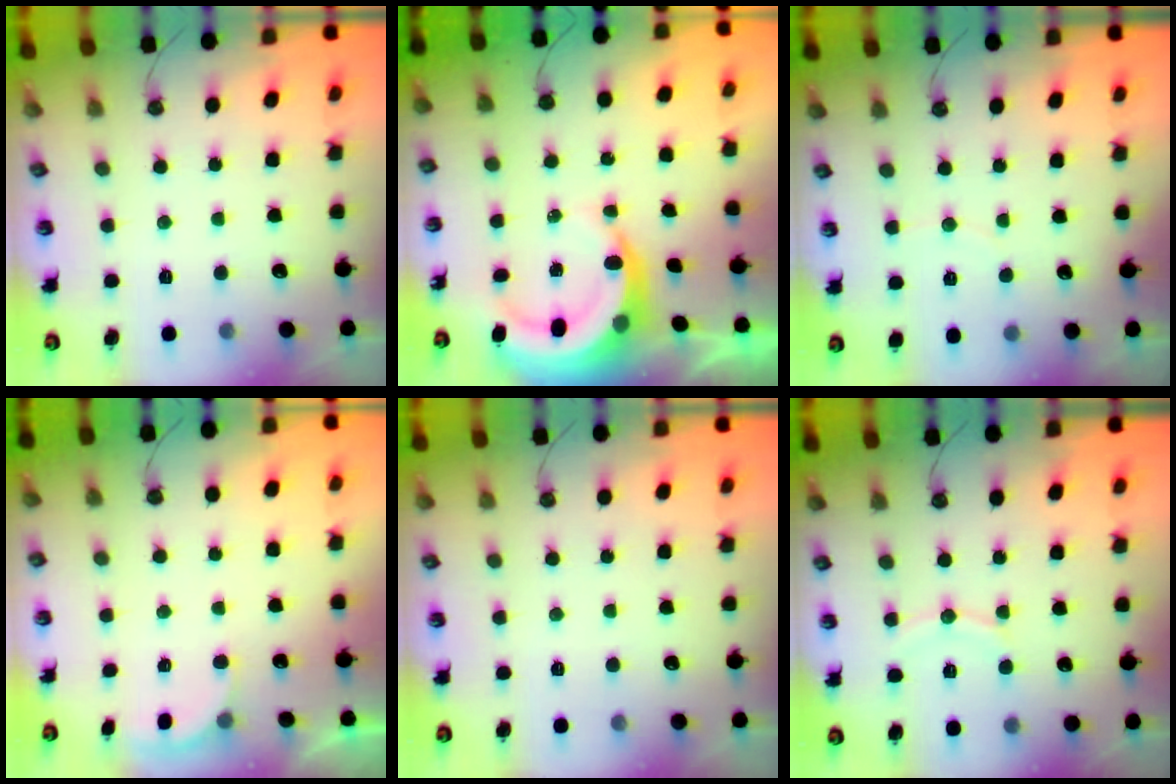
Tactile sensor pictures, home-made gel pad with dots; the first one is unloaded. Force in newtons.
{"total": 8.2, "press": 8.1, "slide": 1.2}
{"total": 2.3, "press": 2.3, "slide": 0.2}
{"total": 2.5, "press": 2.4, "slide": 0.7}
{"total": 0.0}
{"total": 7.4, "press": 7.4, "slide": 0.7}